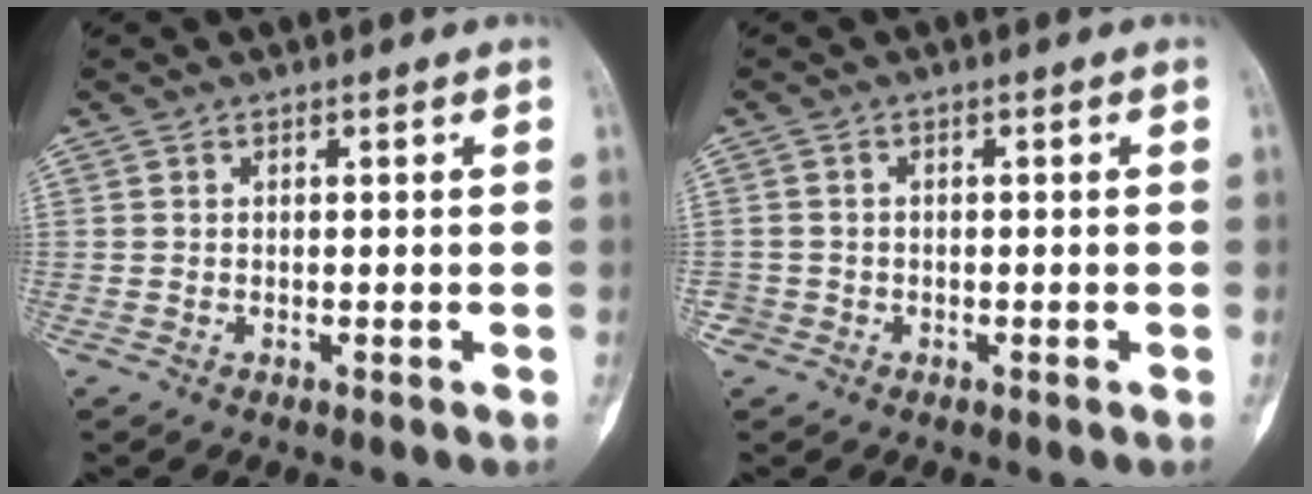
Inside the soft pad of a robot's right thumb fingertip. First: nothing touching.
{"total": 1.7, "force": [-0.8, 1.5, -0.2], "torque": [0.012, 0.009, -0.022]}